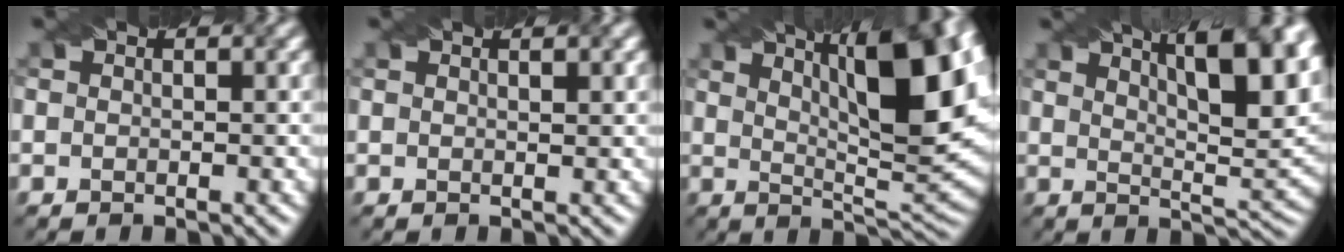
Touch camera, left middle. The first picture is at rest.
{"total": 1.3, "force": [0.9, 0.3, 0.8], "torque": [-0.011, 0.000, 0.010]}
{"total": 14.1, "force": [5.3, 4.4, 12.4], "torque": [-0.144, 0.017, 0.076]}
{"total": 13.2, "force": [7.3, 4.3, 10.1], "torque": [-0.107, 0.032, 0.090]}